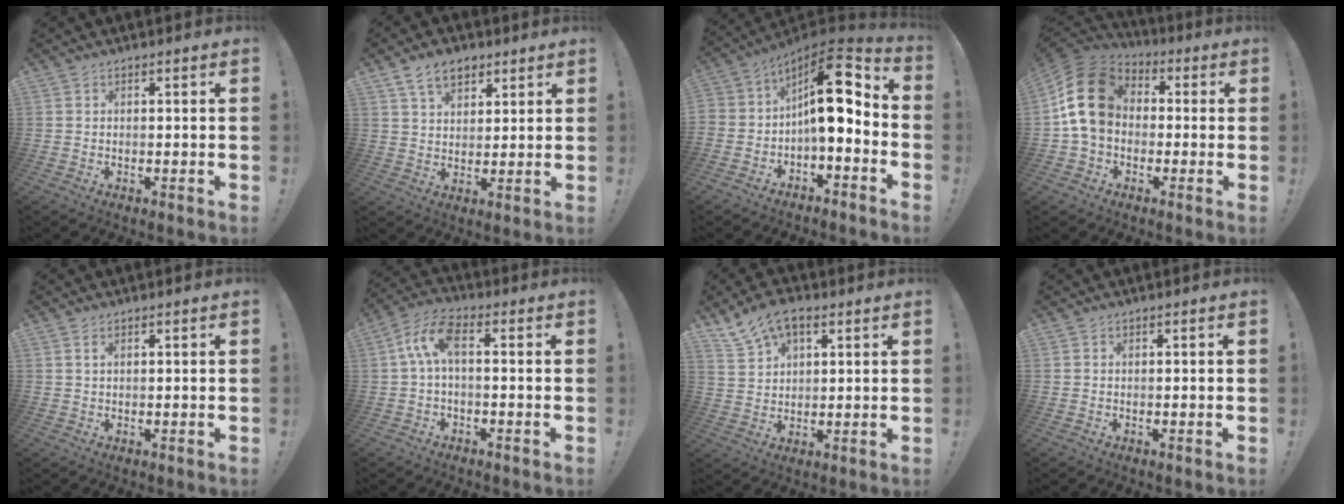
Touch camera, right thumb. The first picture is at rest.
{"total": 8.7, "force": [5.2, 5.4, 4.3], "torque": [-0.076, -0.012, 0.101]}
{"total": 13.7, "force": [2.0, 7.4, 11.4], "torque": [-0.161, -0.005, 0.034]}
{"total": 18.0, "force": [3.0, 13.2, 11.9], "torque": [-0.203, 0.012, 0.060]}
{"total": 1.2, "force": [0.6, 0.5, 0.9], "torque": [-0.015, 0.000, 0.009]}
{"total": 8.3, "force": [0.7, 3.1, 7.6], "torque": [-0.156, 0.000, 0.012]}
{"total": 9.4, "force": [5.8, 5.3, 5.0], "torque": [-0.093, -0.023, 0.114]}
{"total": 0.0}